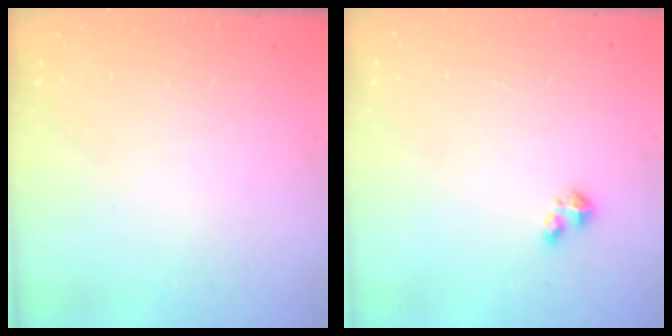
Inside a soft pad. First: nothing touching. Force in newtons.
{"total": 2.9, "press": 2.9, "slide": 0.5}